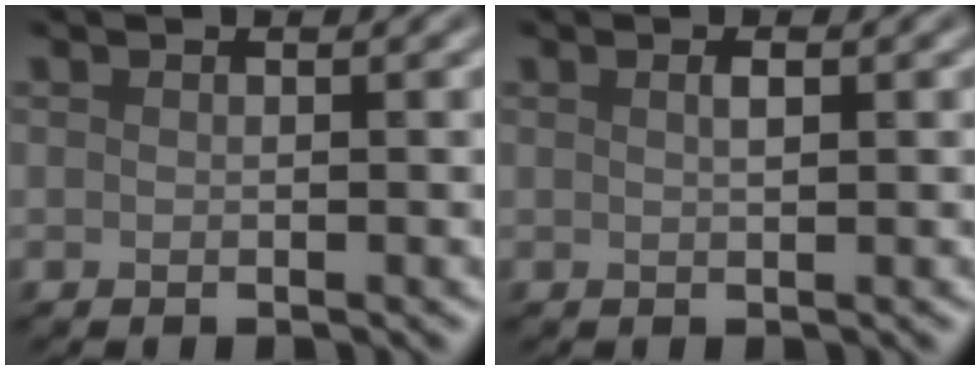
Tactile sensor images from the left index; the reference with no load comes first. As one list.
[{"total": 1.0, "force": [0.4, 0.3, 0.9], "torque": [-0.013, 0.005, 0.004]}]